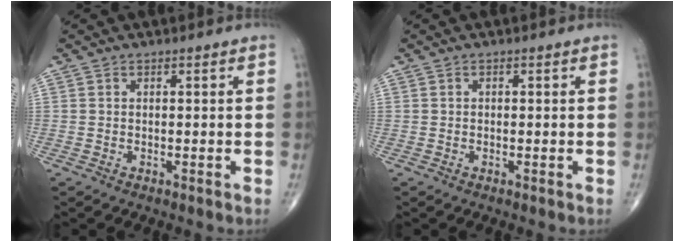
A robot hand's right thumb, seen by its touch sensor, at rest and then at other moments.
{"total": 0.0}